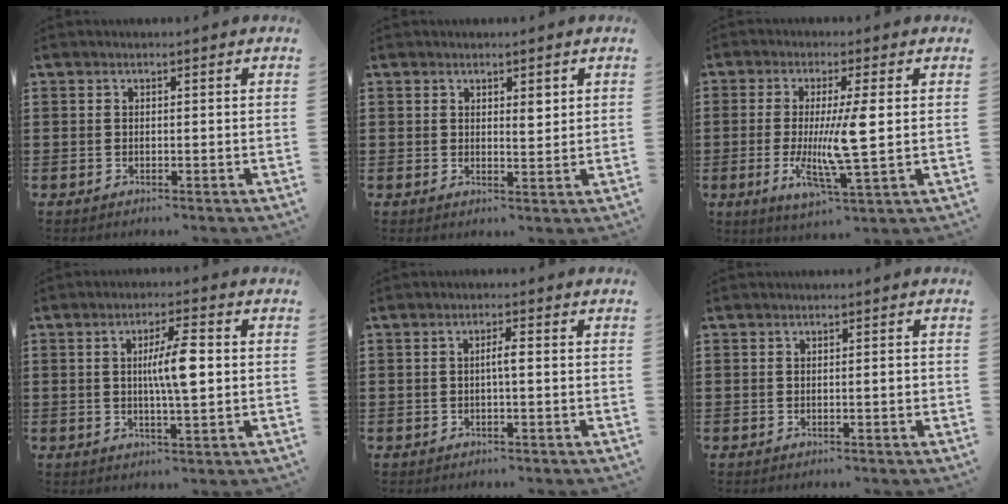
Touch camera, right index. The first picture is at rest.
{"total": 2.2, "force": [1.3, 1.1, 1.3], "torque": [-0.012, -0.002, 0.019]}
{"total": 8.6, "force": [0.1, 0.8, 8.5], "torque": [-0.167, -0.013, -0.003]}
{"total": 6.8, "force": [0.6, 1.3, 6.7], "torque": [-0.122, 0.003, 0.007]}
{"total": 2.0, "force": [-0.2, 0.2, 1.9], "torque": [-0.037, 0.001, -0.005]}
{"total": 0.9, "force": [-0.2, 0.1, 0.9], "torque": [-0.015, -0.002, -0.003]}